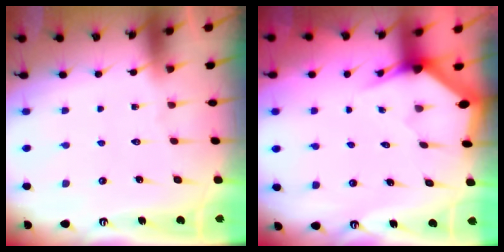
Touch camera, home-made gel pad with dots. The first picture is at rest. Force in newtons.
{"total": 2.8, "press": 2.8, "slide": 0.1}